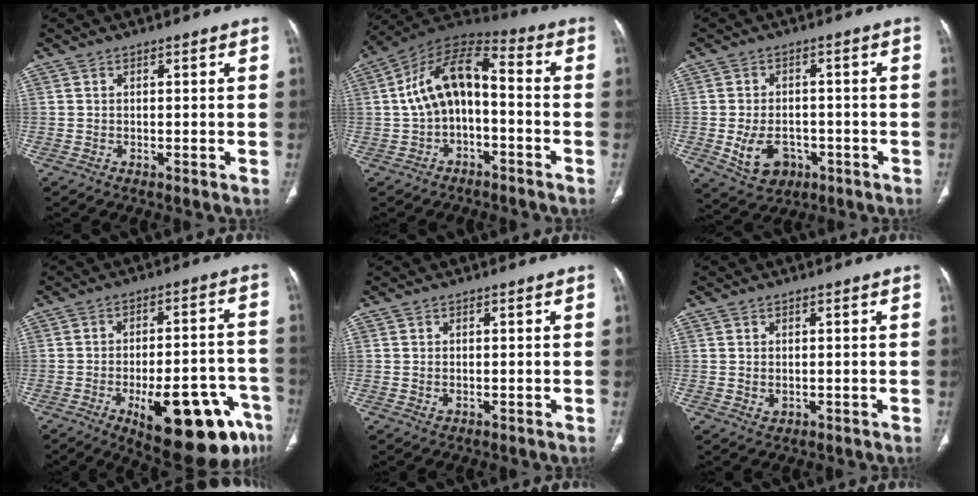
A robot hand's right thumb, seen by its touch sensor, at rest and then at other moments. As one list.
[{"total": 12.8, "force": [-1.1, 7.1, 10.6], "torque": [-0.184, 0.055, -0.030]}, {"total": 8.3, "force": [-2.5, 6.1, 5.0], "torque": [-0.072, 0.013, -0.026]}, {"total": 22.1, "force": [-10.6, 8.2, 17.6], "torque": [-0.169, 0.049, -0.133]}, {"total": 1.0, "force": [-0.1, 0.7, 0.6], "torque": [-0.013, 0.002, 0.003]}, {"total": 1.5, "force": [0.0, 1.1, 1.0], "torque": [-0.017, -0.003, 0.007]}]